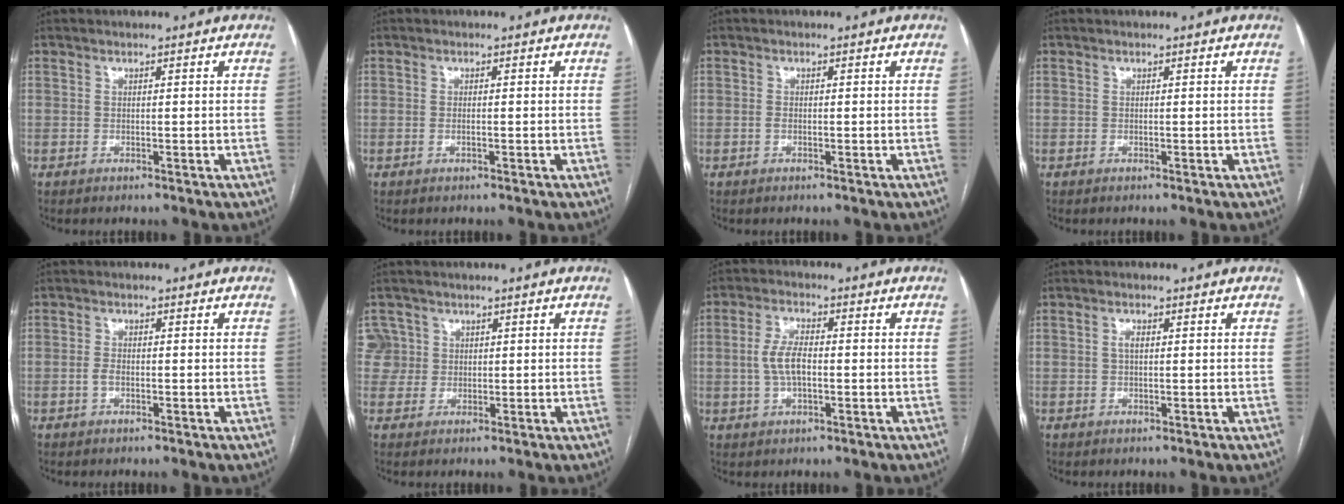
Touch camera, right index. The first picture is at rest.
{"total": 0.9, "force": [-0.3, 0.2, 0.8], "torque": [-0.019, -0.001, -0.004]}
{"total": 0.9, "force": [-0.3, 0.5, 0.7], "torque": [-0.016, 0.000, -0.005]}
{"total": 0.0}
{"total": 1.8, "force": [-0.5, 0.9, 1.5], "torque": [-0.031, 0.002, -0.009]}
{"total": 4.1, "force": [1.3, 3.9, -0.3], "torque": [0.021, 0.017, 0.026]}
{"total": 5.5, "force": [-0.4, 2.2, 5.0], "torque": [-0.109, 0.008, -0.007]}
{"total": 1.3, "force": [0.2, 0.6, 1.2], "torque": [-0.024, 0.002, 0.003]}